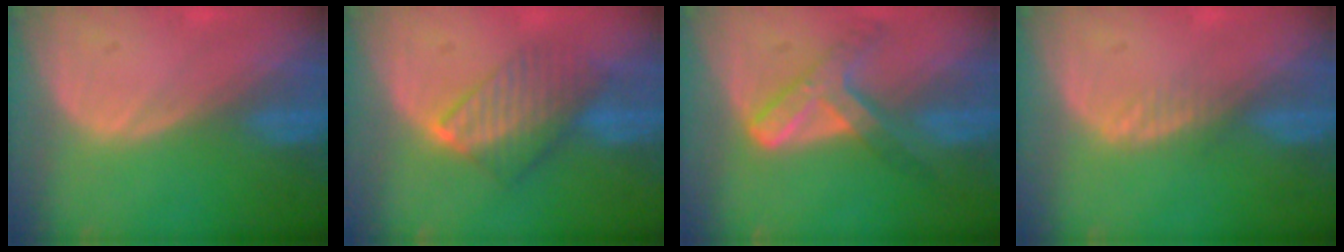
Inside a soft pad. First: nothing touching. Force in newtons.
{"total": 6.6, "press": 6.6, "slide": 0.9}
{"total": 7.4, "press": 6.3, "slide": 3.9}
{"total": 1.6, "press": 1.6, "slide": 0.1}